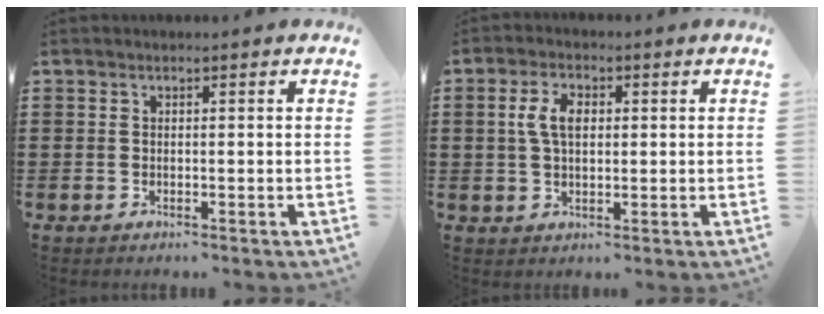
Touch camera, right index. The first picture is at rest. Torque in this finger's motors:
{"motor_torque": [0.38, -0.30, 0.57, 0.12]}